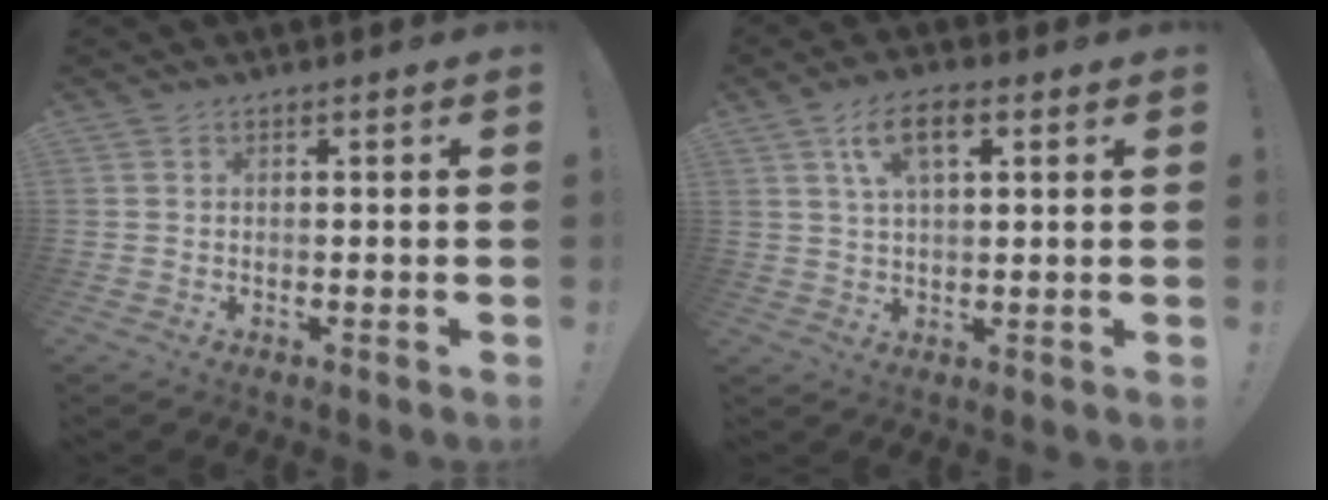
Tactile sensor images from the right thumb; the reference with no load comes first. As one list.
[{"total": 8.4, "force": [3.3, 3.9, 6.7], "torque": [-0.112, 0.003, 0.058]}]